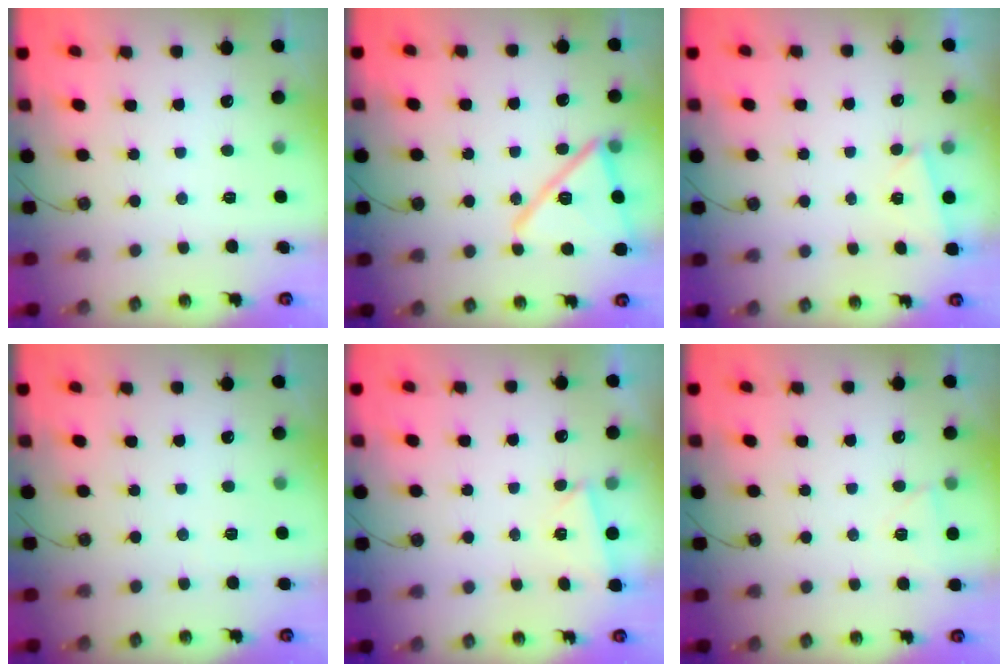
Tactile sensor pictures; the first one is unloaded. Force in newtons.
{"total": 16.4, "press": 16.3, "slide": 0.7}
{"total": 2.5, "press": 1.5, "slide": 2.0}
{"total": 1.5, "press": 1.4, "slide": 0.4}
{"total": 2.9, "press": 0.8, "slide": 2.7}
{"total": 4.0, "press": 3.9, "slide": 0.4}